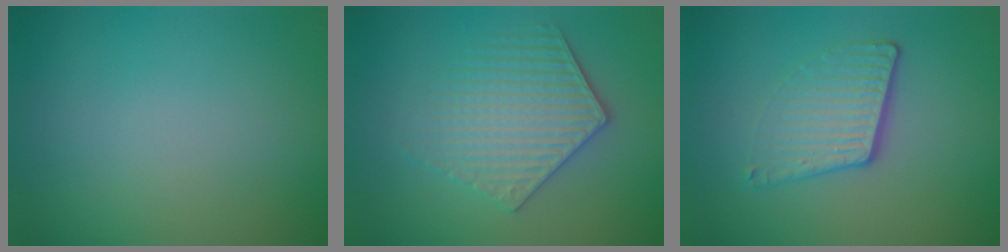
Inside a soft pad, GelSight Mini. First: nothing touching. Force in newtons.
{"total": 4.1, "press": 3.8, "slide": 1.4}
{"total": 4.0, "press": 2.8, "slide": 2.9}